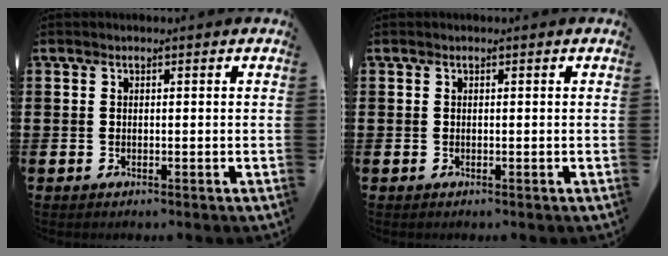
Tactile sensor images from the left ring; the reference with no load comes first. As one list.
[{"total": 0.0}]